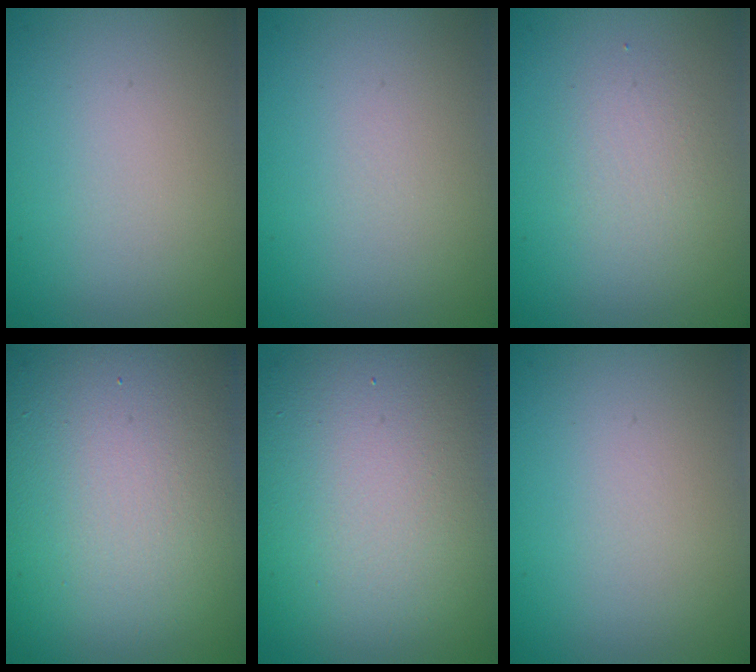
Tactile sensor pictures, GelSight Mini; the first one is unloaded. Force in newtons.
{"total": 0.0}
{"total": 1.6, "press": 1.6, "slide": 0.1}
{"total": 20.0, "press": 20.0, "slide": 1.5}
{"total": 13.9, "press": 13.9, "slide": 0.6}
{"total": 0.0}